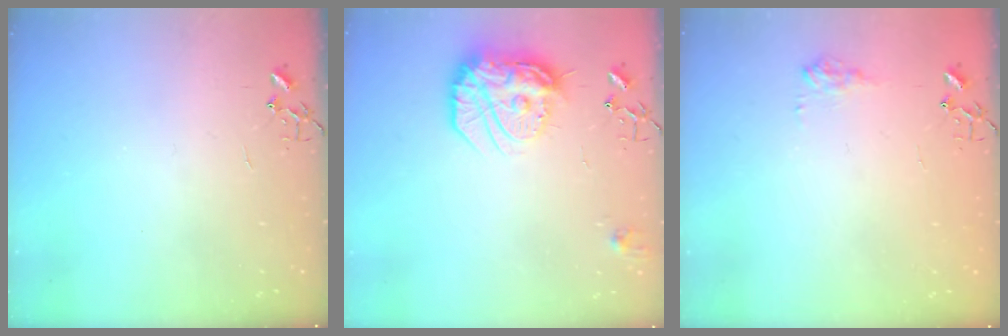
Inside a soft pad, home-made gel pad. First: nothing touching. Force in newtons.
{"total": 17.3, "press": 17.2, "slide": 1.4}
{"total": 7.8, "press": 7.8, "slide": 0.1}